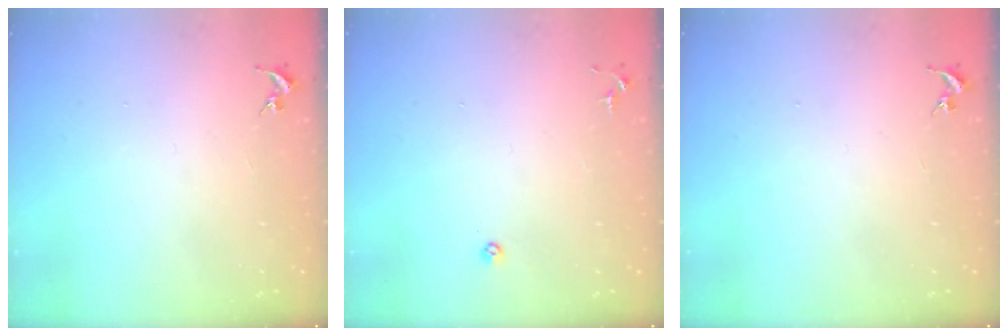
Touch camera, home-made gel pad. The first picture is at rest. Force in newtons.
{"total": 3.5, "press": 3.4, "slide": 0.7}
{"total": 0.0}